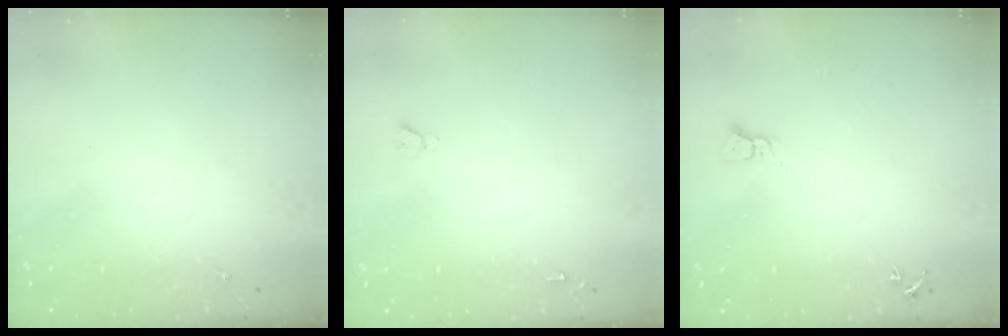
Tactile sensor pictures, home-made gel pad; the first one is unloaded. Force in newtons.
{"total": 1.9, "press": 1.9, "slide": 0.2}
{"total": 2.3, "press": 2.3, "slide": 0.3}